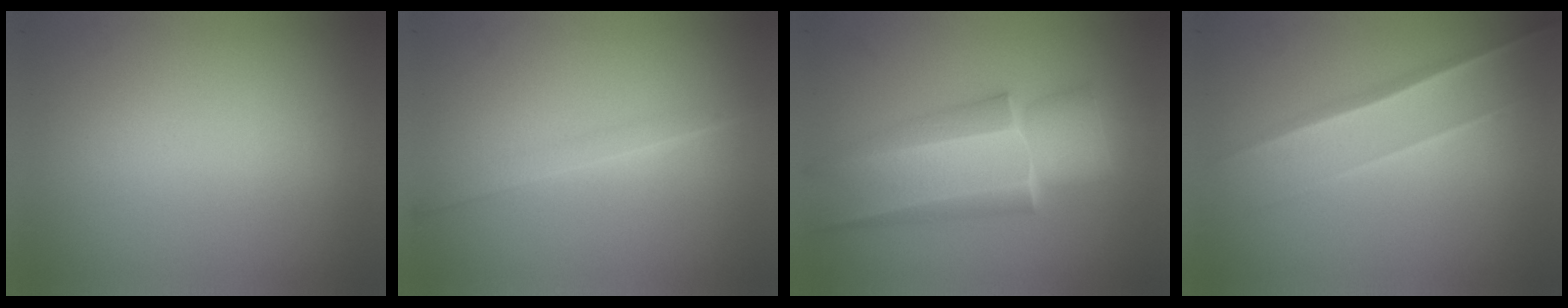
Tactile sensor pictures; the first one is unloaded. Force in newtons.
{"total": 1.3}
{"total": 6.4}
{"total": 1.5}